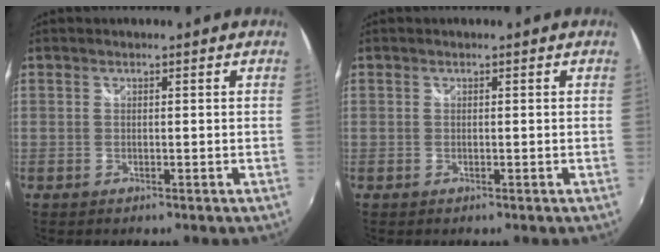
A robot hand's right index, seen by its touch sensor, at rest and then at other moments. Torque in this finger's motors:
{"motor_torque": [-0.01, 0.01, 0.00, 0.00]}